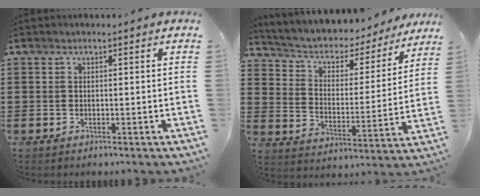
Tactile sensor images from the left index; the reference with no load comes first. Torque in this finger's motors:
{"motor_torque": [2.14, 0.00, 1.05, 0.21]}